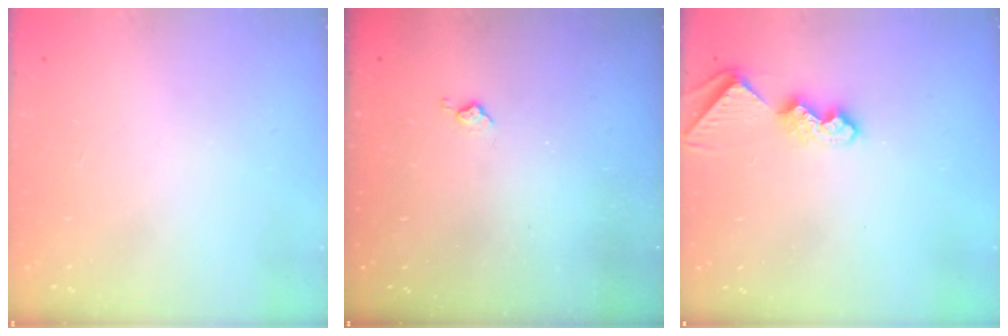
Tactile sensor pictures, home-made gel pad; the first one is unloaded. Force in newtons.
{"total": 3.8, "press": 3.7, "slide": 0.7}
{"total": 9.1, "press": 9.1, "slide": 0.3}